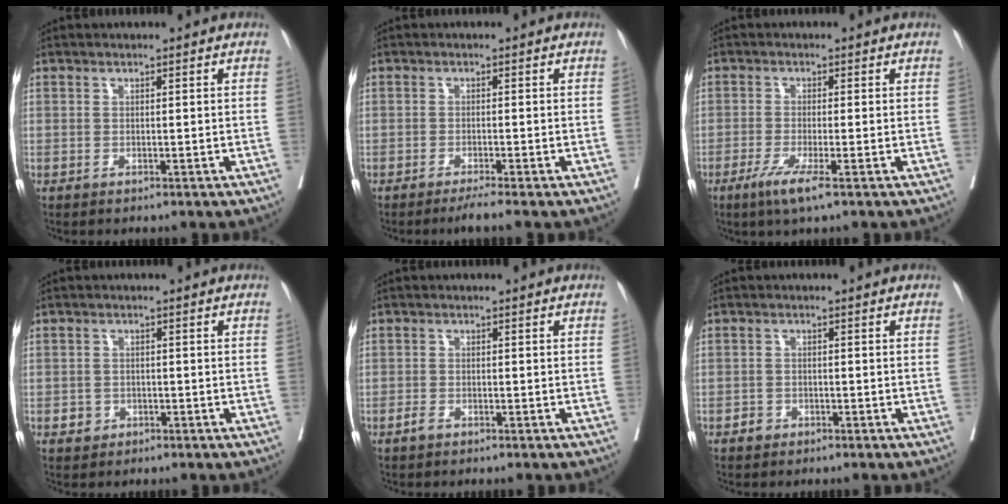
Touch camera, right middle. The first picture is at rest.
{"total": 2.4, "force": [-1.9, -0.8, 1.2], "torque": [-0.025, -0.005, -0.035]}
{"total": 4.3, "force": [-2.4, 0.0, 3.6], "torque": [-0.070, -0.014, -0.046]}
{"total": 1.8, "force": [-0.8, 1.5, 0.4], "torque": [-0.002, 0.007, -0.010]}
{"total": 1.1, "force": [-0.8, 0.5, 0.6], "torque": [-0.013, 0.001, -0.015]}
{"total": 1.3, "force": [-0.8, 0.9, 0.2], "torque": [-0.002, 0.004, -0.015]}